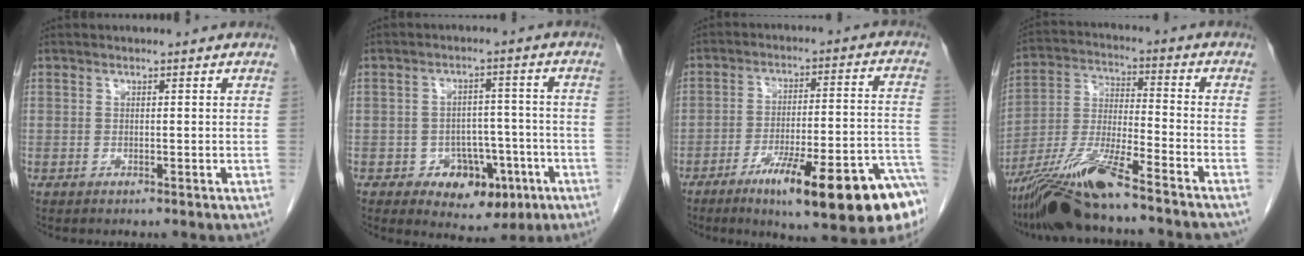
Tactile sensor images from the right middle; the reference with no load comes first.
{"total": 8.2, "force": [-3.7, 5.6, 4.8], "torque": [-0.053, 0.017, -0.040]}
{"total": 19.9, "force": [-12.0, 2.3, 15.7], "torque": [-0.161, 0.012, -0.175]}
{"total": 16.1, "force": [-12.8, 0.6, 9.8], "torque": [-0.203, -0.022, -0.230]}